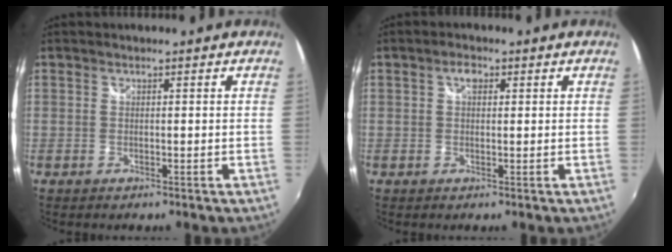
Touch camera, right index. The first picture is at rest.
{"total": 2.1, "force": [0.8, 1.2, 1.5], "torque": [-0.025, 0.008, 0.011]}